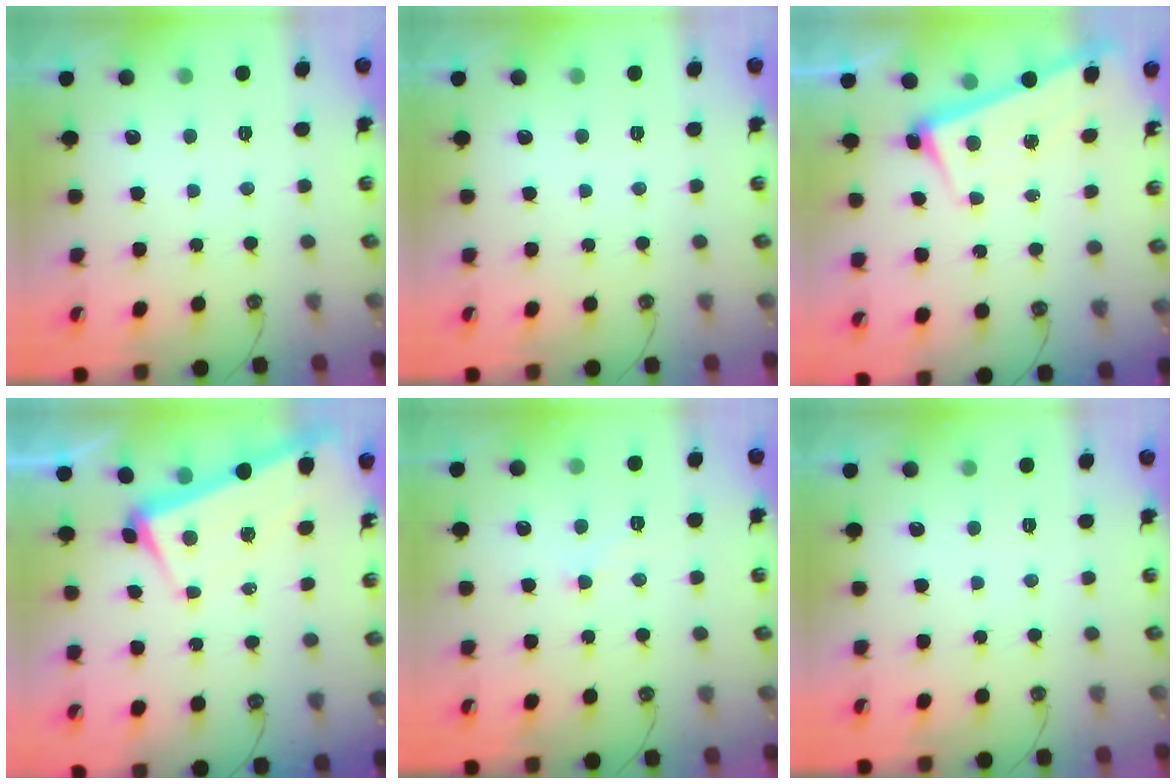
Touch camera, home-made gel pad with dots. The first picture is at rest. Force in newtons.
{"total": 0.0}
{"total": 2.6, "press": 2.6, "slide": 0.3}
{"total": 3.0, "press": 2.8, "slide": 0.9}
{"total": 0.0}
{"total": 0.0}